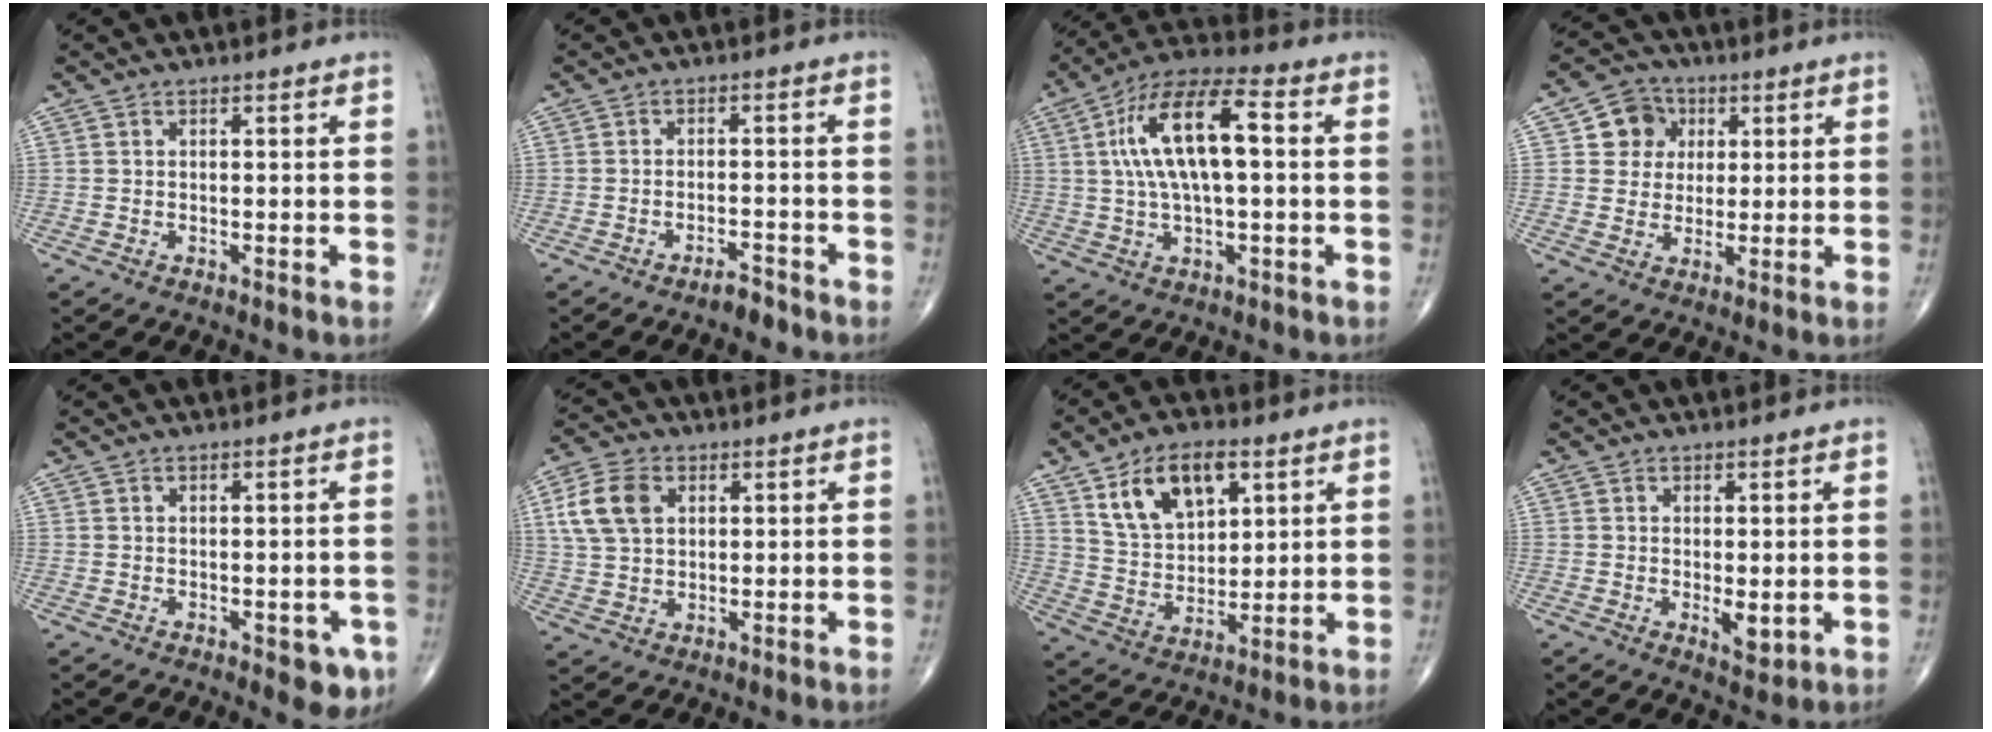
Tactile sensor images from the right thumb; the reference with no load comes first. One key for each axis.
{"total": 2.8, "fx": -2.4, "fy": 0.8, "fz": 1.4, "tx": -0.024, "ty": 0.012, "tz": -0.041}
{"total": 15.5, "fx": 2.2, "fy": 5.7, "fz": 14.3, "tx": -0.273, "ty": 0.035, "tz": 0.035}
{"total": 7.4, "fx": 2.1, "fy": 6.7, "fz": 2.3, "tx": 0.002, "ty": 0.001, "tz": 0.030}
{"total": 4.6, "fx": -1.8, "fy": 2.3, "fz": 3.6, "tx": -0.018, "ty": -0.002, "tz": -0.018}
{"total": 9.3, "fx": 2.9, "fy": 6.3, "fz": 6.2, "tx": -0.118, "ty": 0.003, "tz": 0.054}
{"total": 13.2, "fx": 6.3, "fy": 7.6, "fz": 8.7, "tx": -0.126, "ty": -0.023, "tz": 0.122}
{"total": 3.4, "fx": -0.3, "fy": 1.6, "fz": 3.0, "tx": -0.038, "ty": -0.010, "tz": 0.000}